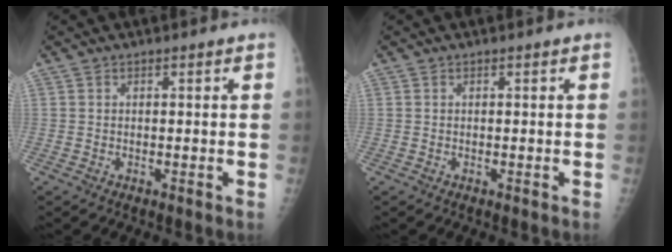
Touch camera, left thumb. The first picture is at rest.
{"total": 0.0}